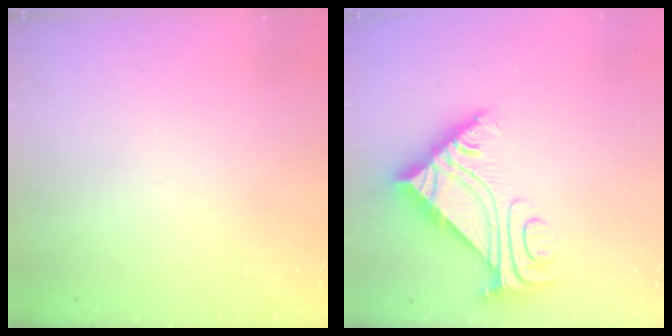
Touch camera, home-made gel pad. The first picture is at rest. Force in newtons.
{"total": 8.3, "press": 8.3, "slide": 0.7}